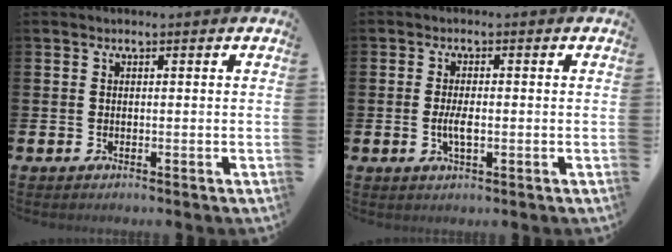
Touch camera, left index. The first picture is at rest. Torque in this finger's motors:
{"motor_torque": [0.53, 0.07, 0.06, 0.08]}